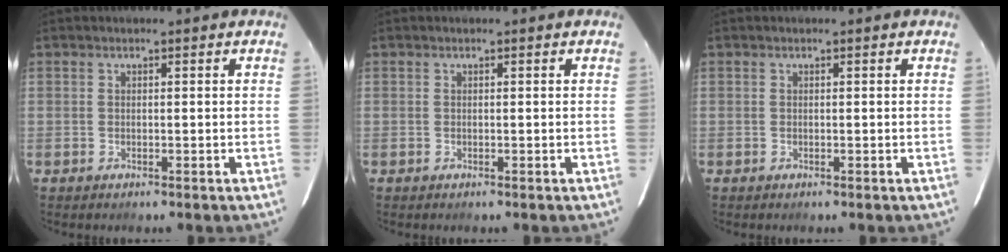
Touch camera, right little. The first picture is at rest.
{"total": 0.0}
{"total": 0.0}